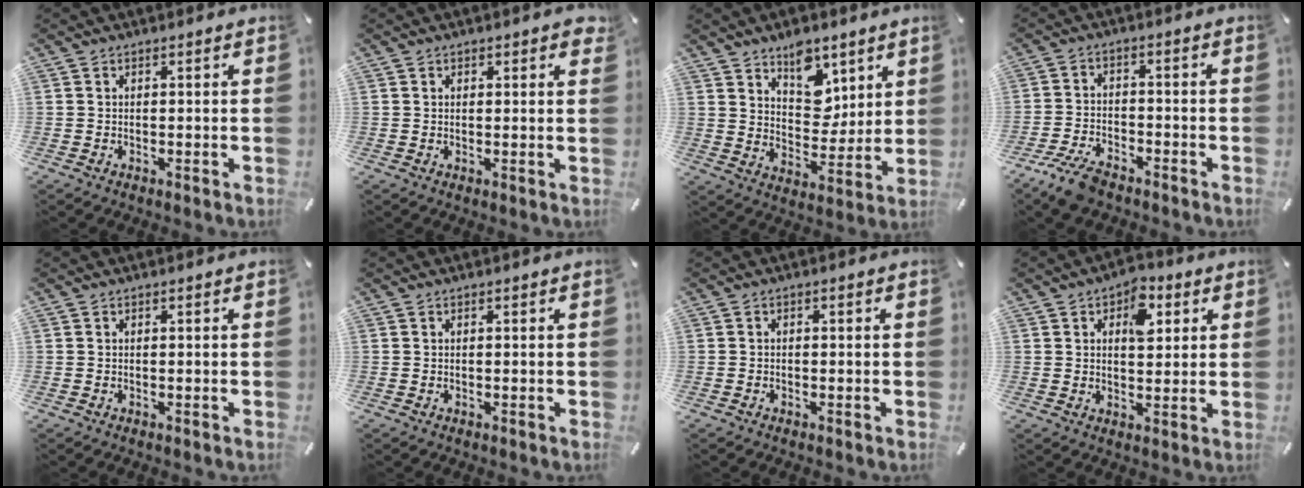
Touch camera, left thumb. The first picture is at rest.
{"total": 1.4, "force": [0.7, 0.7, 1.0], "torque": [-0.005, -0.003, 0.008]}
{"total": 11.0, "force": [6.6, 7.7, 4.3], "torque": [-0.043, -0.049, 0.120]}
{"total": 7.0, "force": [-5.3, 2.7, 3.5], "torque": [-0.082, 0.018, -0.102]}
{"total": 0.0}
{"total": 0.0}
{"total": 0.7, "force": [-0.6, 0.3, 0.4], "torque": [-0.008, -0.002, -0.011]}
{"total": 7.9, "force": [3.0, 5.0, 5.3], "torque": [-0.048, -0.011, 0.042]}